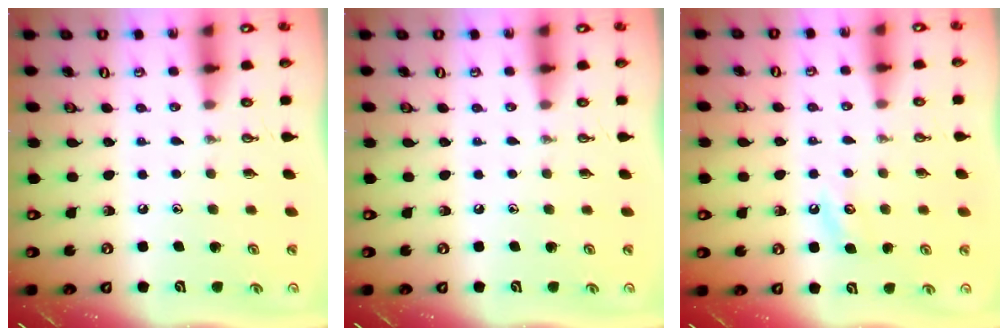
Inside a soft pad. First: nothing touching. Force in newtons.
{"total": 0.0}
{"total": 3.4, "press": 3.3, "slide": 0.4}